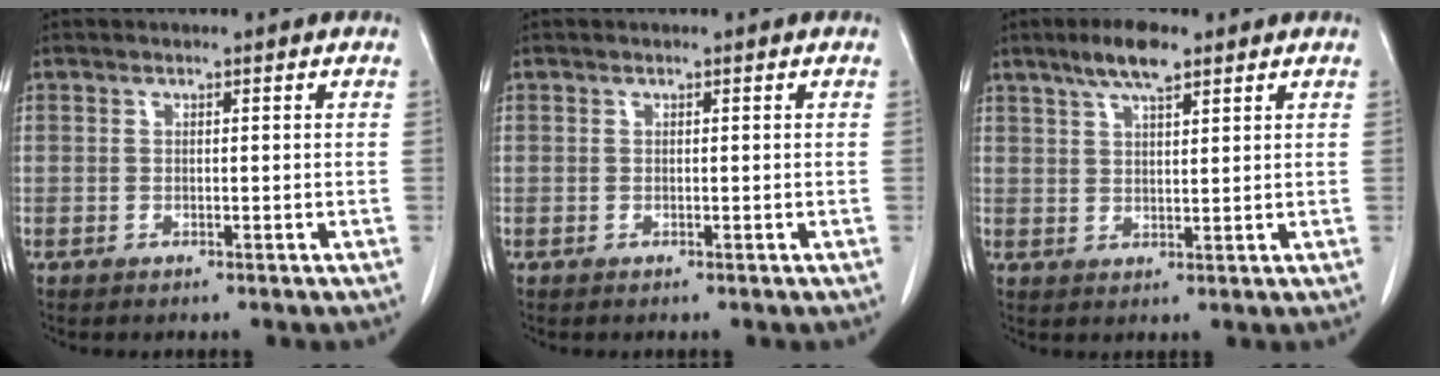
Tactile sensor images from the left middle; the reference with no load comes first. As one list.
[{"total": 0.0}, {"total": 6.1, "force": [4.2, 1.2, 4.2], "torque": [-0.085, 0.007, 0.076]}]